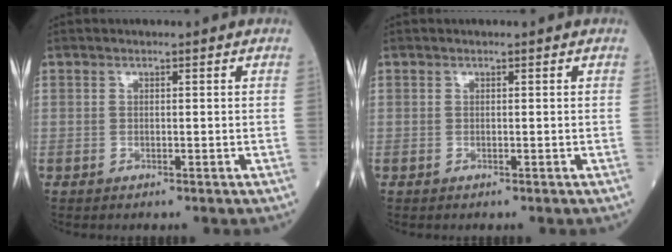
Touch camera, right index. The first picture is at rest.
{"total": 0.0}